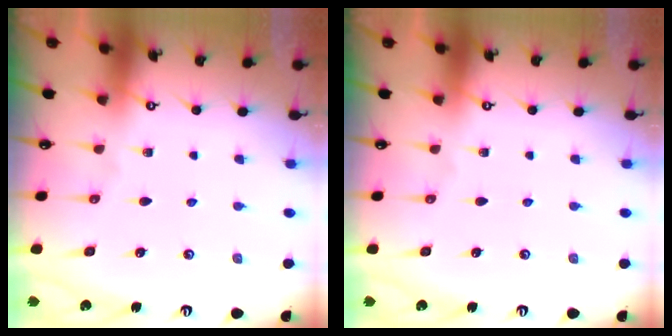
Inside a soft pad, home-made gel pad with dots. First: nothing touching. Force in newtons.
{"total": 0.0}